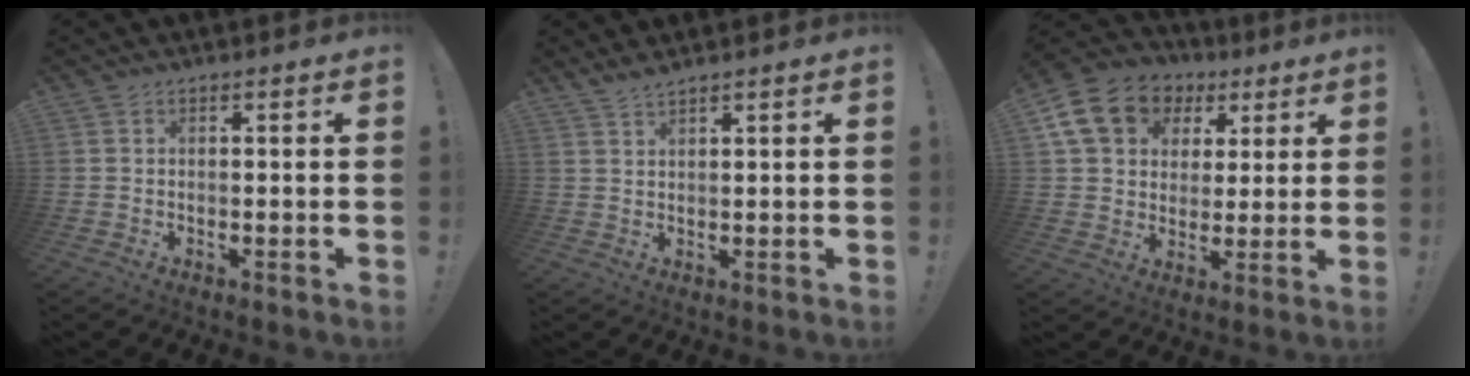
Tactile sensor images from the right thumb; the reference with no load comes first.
{"total": 2.4, "force": [2.2, 0.2, 1.0], "torque": [-0.022, -0.011, 0.039]}
{"total": 16.2, "force": [6.9, 12.3, 8.1], "torque": [-0.121, -0.022, 0.131]}